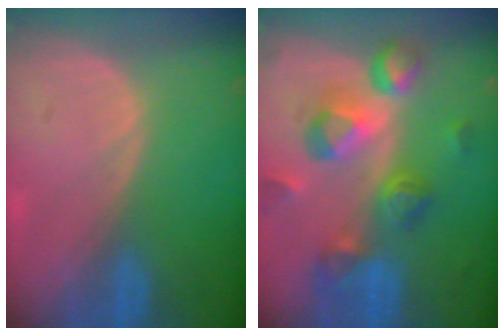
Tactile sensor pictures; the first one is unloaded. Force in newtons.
{"total": 10.3, "press": 9.3, "slide": 4.6}